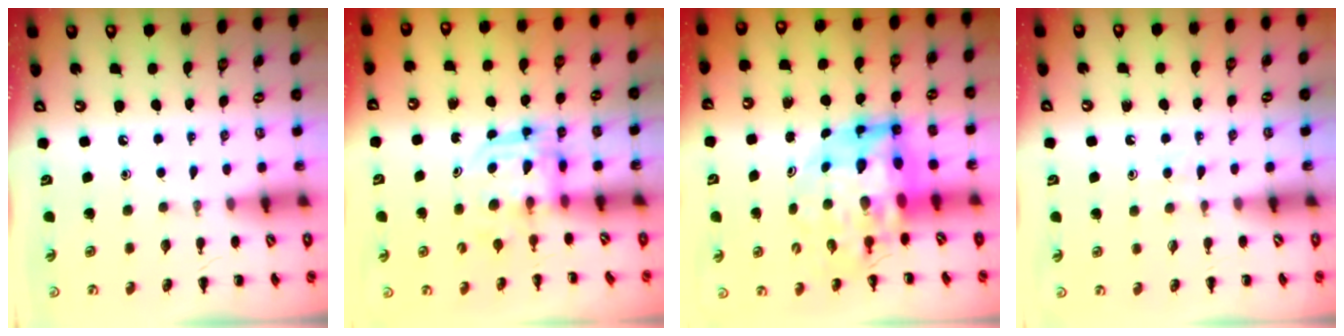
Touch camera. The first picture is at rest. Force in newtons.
{"total": 3.1, "press": 3.1, "slide": 0.2}
{"total": 11.0, "press": 10.4, "slide": 3.6}
{"total": 3.3, "press": 3.1, "slide": 1.1}